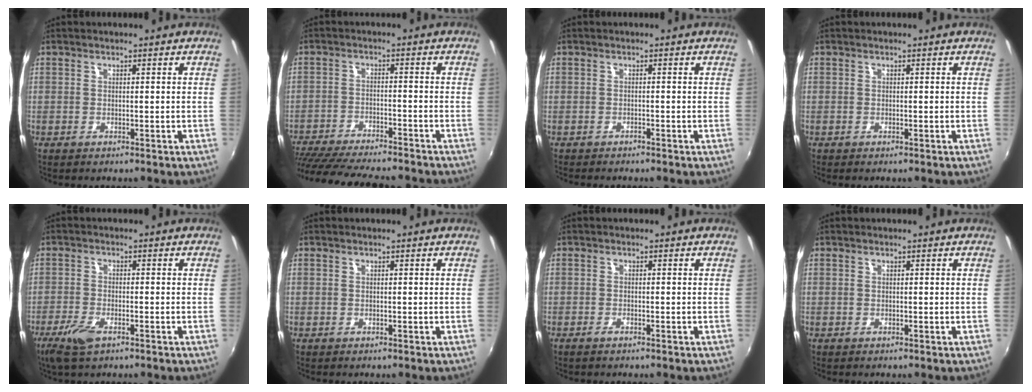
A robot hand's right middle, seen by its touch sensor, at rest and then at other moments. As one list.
[{"total": 18.9, "force": [-16.5, 3.1, 8.7], "torque": [-0.174, -0.034, -0.257]}, {"total": 1.3, "force": [-1.2, -0.1, 0.2], "torque": [-0.010, -0.007, -0.023]}, {"total": 0.0}, {"total": 5.9, "force": [-3.7, 2.0, 4.1], "torque": [-0.104, -0.015, -0.073]}, {"total": 0.0}, {"total": 1.3, "force": [-1.0, 0.3, 0.8], "torque": [-0.019, -0.004, -0.020]}, {"total": 0.0}]